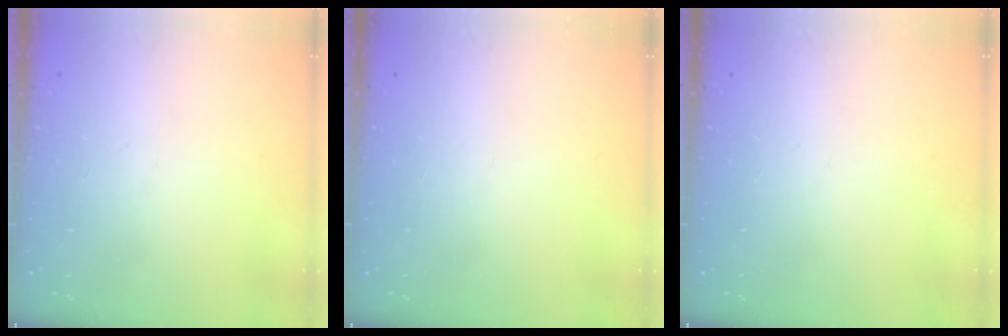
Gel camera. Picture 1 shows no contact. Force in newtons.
{"total": 0.0}
{"total": 0.0}